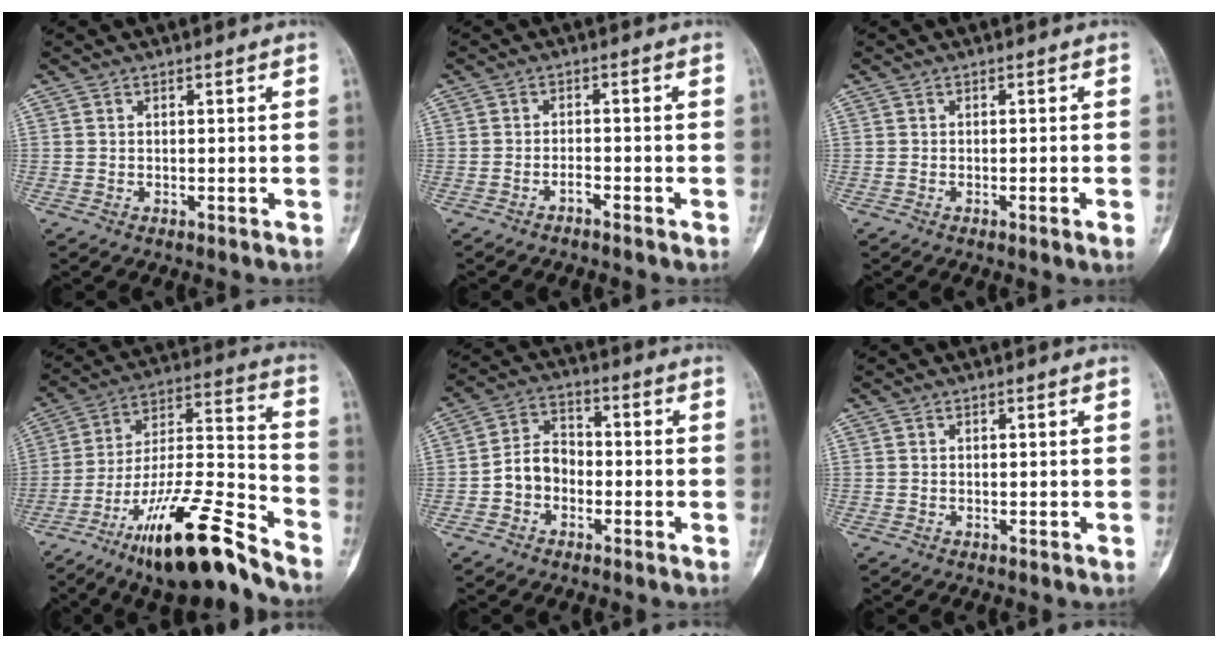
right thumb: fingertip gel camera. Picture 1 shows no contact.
{"total": 1.5, "force": [-1.3, 0.2, 0.7], "torque": [-0.016, 0.016, -0.023]}
{"total": 1.6, "force": [-0.6, -0.1, 1.5], "torque": [-0.026, -0.001, -0.008]}
{"total": 20.3, "force": [-14.5, 3.6, 13.8], "torque": [-0.256, 0.081, -0.254]}
{"total": 6.8, "force": [-2.0, 5.4, 3.6], "torque": [-0.048, 0.031, -0.048]}
{"total": 0.0}